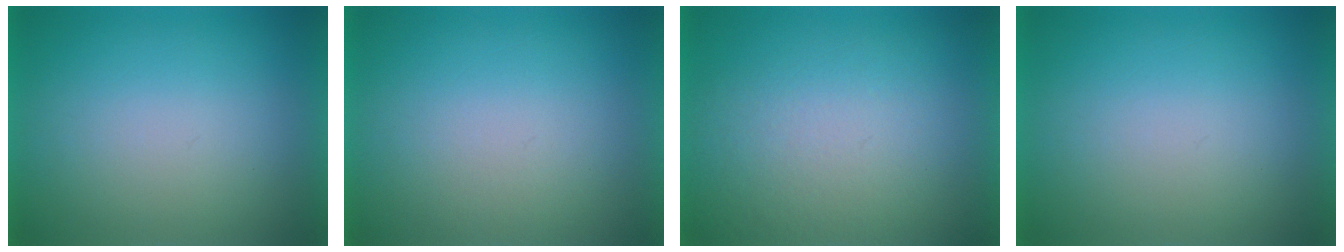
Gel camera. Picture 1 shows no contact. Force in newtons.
{"total": 1.2}
{"total": 5.9}
{"total": 0.0}